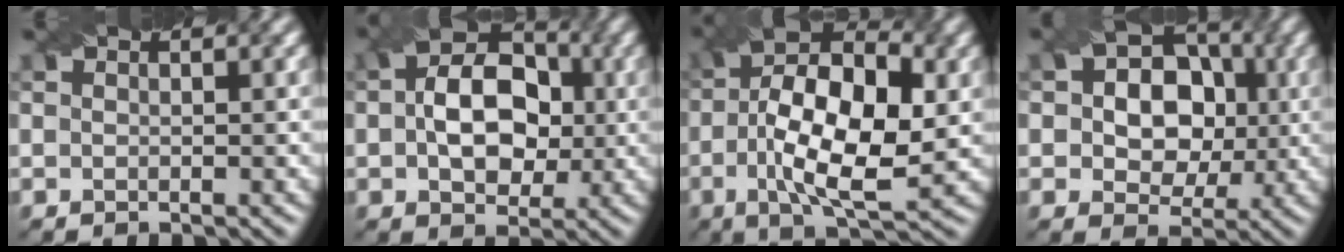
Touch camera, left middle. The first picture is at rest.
{"total": 8.0, "force": [0.3, 5.4, 5.9], "torque": [-0.097, 0.008, -0.001]}
{"total": 11.6, "force": [-1.0, 5.2, 10.3], "torque": [-0.183, 0.006, -0.020]}
{"total": 7.8, "force": [0.8, 6.2, 4.7], "torque": [-0.052, 0.022, 0.000]}